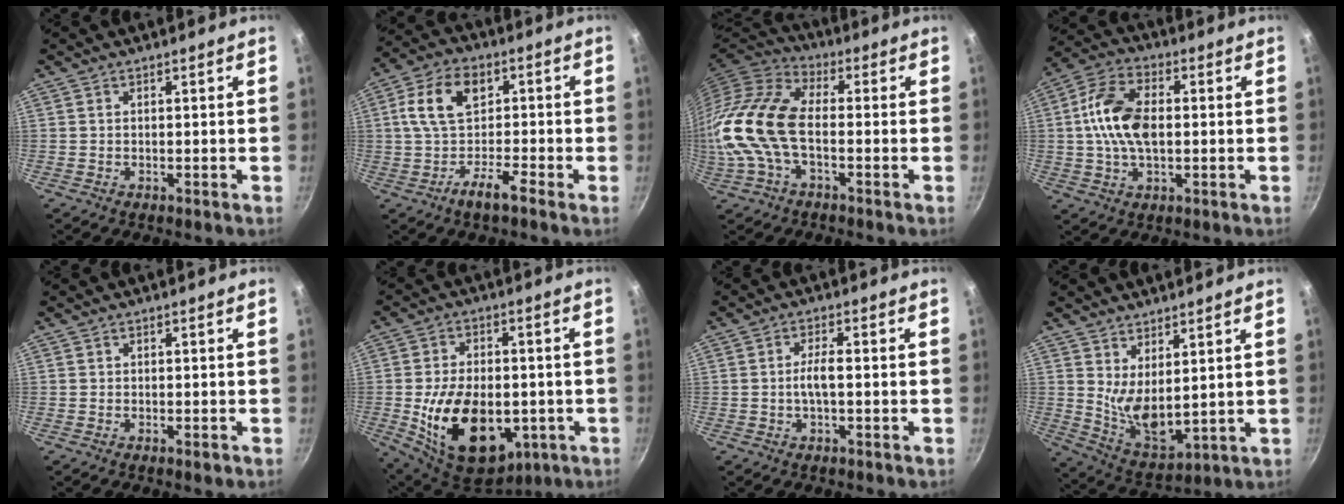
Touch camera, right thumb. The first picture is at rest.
{"total": 9.7, "force": [-2.1, 5.6, 7.6], "torque": [-0.127, 0.032, -0.058]}
{"total": 17.1, "force": [-2.0, 9.2, 14.3], "torque": [-0.288, 0.025, -0.055]}
{"total": 12.4, "force": [0.5, 7.2, 10.1], "torque": [-0.185, 0.023, -0.003]}
{"total": 1.0, "force": [-0.6, 0.4, 0.7], "torque": [-0.012, 0.003, -0.011]}
{"total": 21.1, "force": [-4.4, 13.3, 15.8], "torque": [-0.248, 0.003, -0.052]}
{"total": 3.5, "force": [-0.5, 1.0, 3.3], "torque": [-0.066, 0.014, -0.012]}
{"total": 9.0, "force": [3.8, 3.8, 7.3], "torque": [-0.114, -0.052, 0.083]}